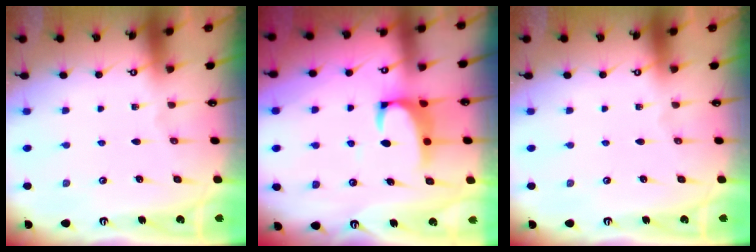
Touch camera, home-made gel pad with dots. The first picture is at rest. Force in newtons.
{"total": 2.2, "press": 2.0, "slide": 0.9}
{"total": 0.0}